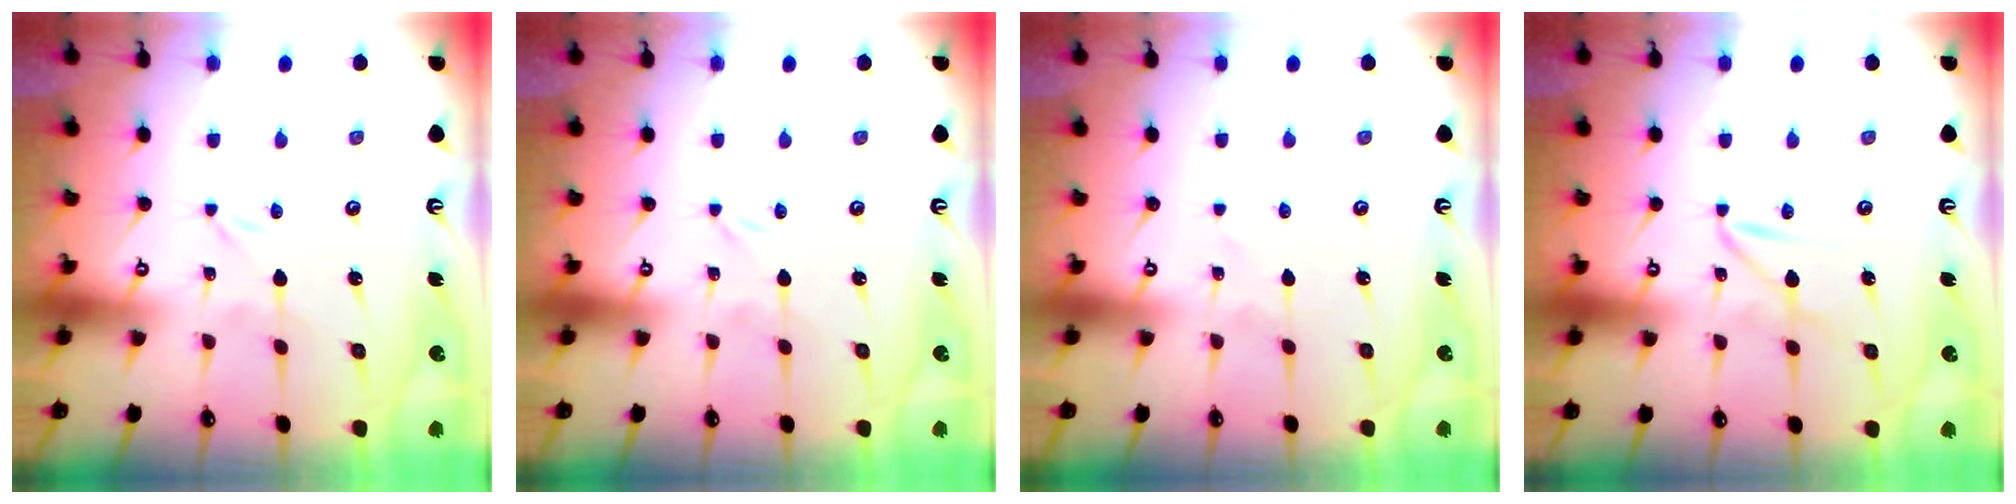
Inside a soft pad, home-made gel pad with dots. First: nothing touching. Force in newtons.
{"total": 0.0}
{"total": 1.5, "press": 1.4, "slide": 0.1}
{"total": 2.9, "press": 2.9, "slide": 0.2}